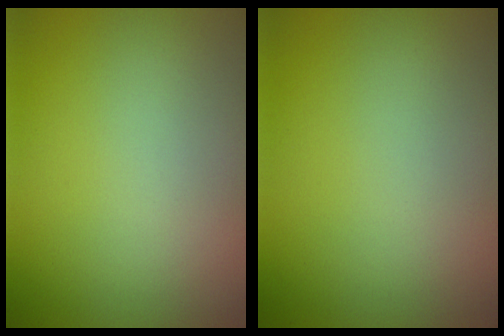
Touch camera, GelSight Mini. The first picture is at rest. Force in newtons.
{"total": 0.0}